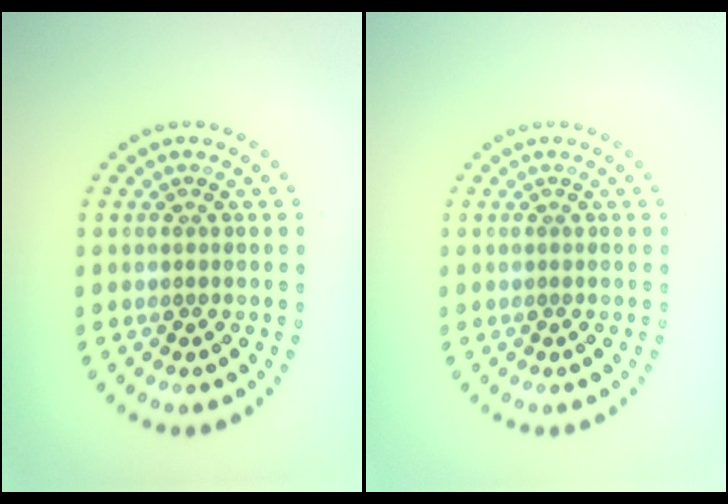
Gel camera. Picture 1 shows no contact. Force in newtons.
{"total": 0.0}